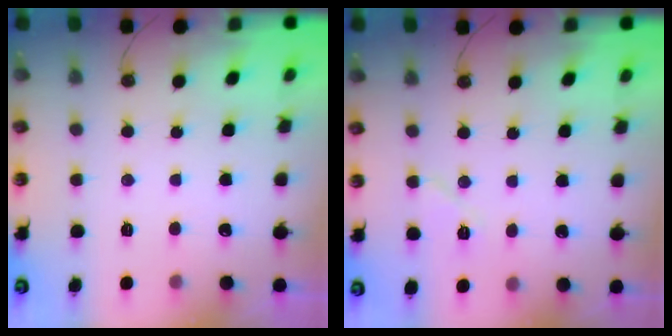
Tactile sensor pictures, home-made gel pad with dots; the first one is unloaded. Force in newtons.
{"total": 5.2, "press": 4.8, "slide": 2.1}